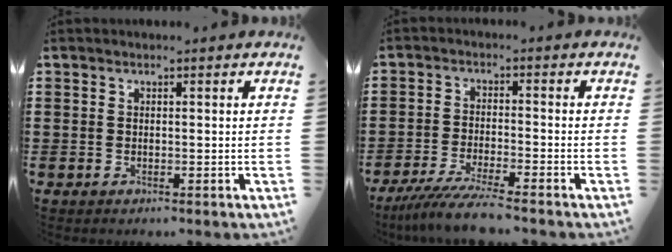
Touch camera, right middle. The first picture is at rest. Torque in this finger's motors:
{"motor_torque": [1.93, 0.21, 0.16, 0.13]}